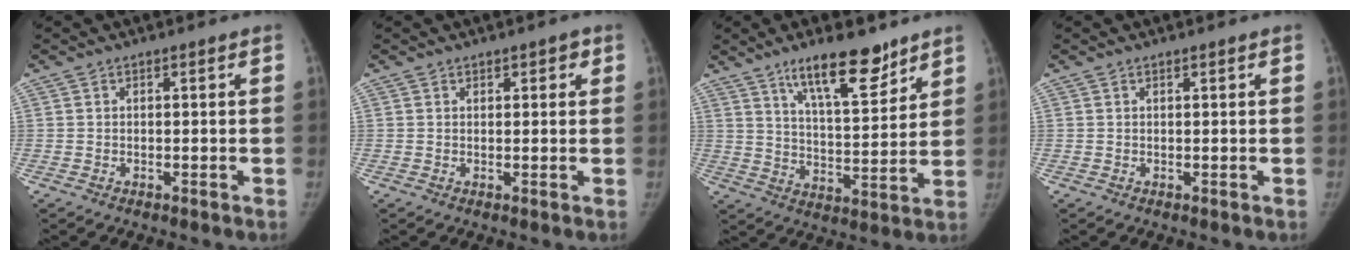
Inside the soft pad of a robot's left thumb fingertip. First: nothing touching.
{"total": 2.1, "force": [1.1, 1.1, 1.3], "torque": [-0.002, -0.003, 0.014]}
{"total": 13.7, "force": [9.5, 4.2, 9.0], "torque": [-0.119, -0.061, 0.162]}
{"total": 0.5, "force": [0.4, 0.1, 0.3], "torque": [-0.006, -0.001, 0.006]}